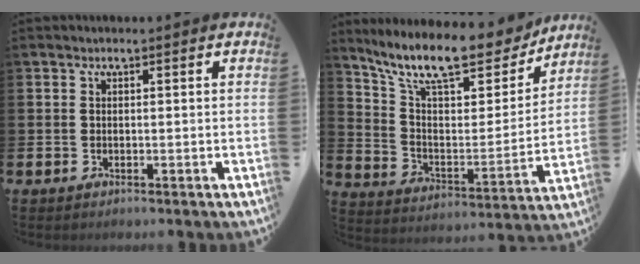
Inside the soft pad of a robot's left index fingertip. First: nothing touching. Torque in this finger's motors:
{"motor_torque": [1.15, -0.99, 1.00, 0.21]}